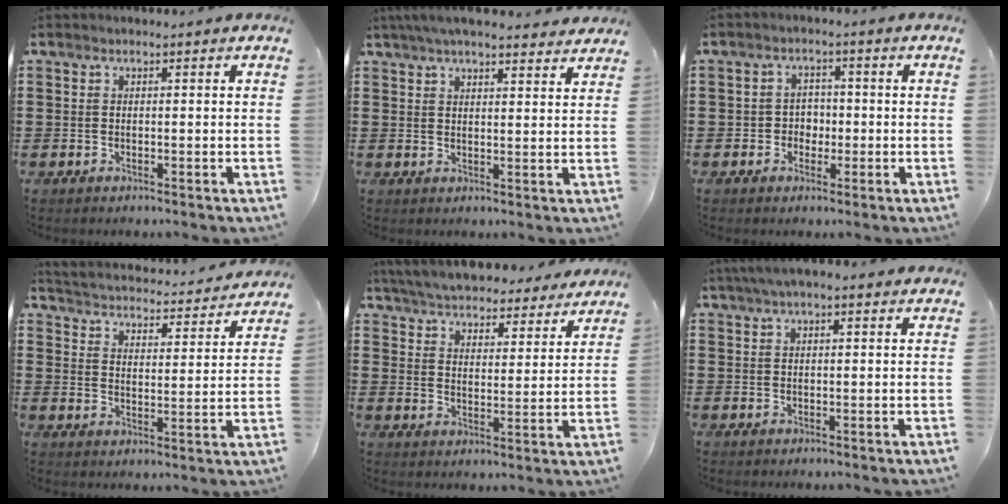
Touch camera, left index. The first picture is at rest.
{"total": 4.7, "force": [4.3, 0.6, 1.8], "torque": [-0.046, -0.007, 0.080]}
{"total": 3.0, "force": [-0.8, 2.6, 1.1], "torque": [-0.030, 0.006, -0.022]}
{"total": 3.5, "force": [3.4, -0.3, -0.1], "torque": [-0.023, -0.034, 0.052]}
{"total": 5.7, "force": [5.7, 0.1, 0.7], "torque": [-0.042, -0.039, 0.100]}
{"total": 3.2, "force": [2.3, 0.7, 2.2], "torque": [-0.046, 0.008, 0.042]}